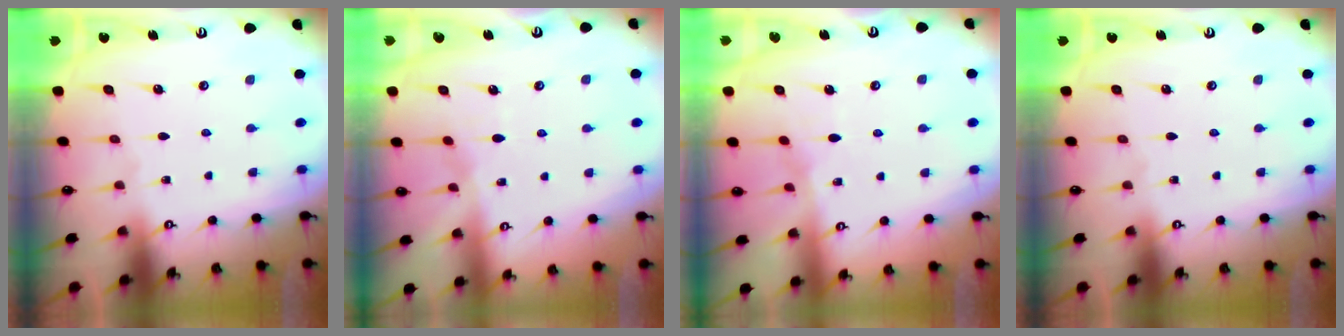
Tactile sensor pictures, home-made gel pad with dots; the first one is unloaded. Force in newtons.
{"total": 5.6, "press": 5.6, "slide": 0.2}
{"total": 5.9, "press": 5.9, "slide": 0.8}
{"total": 0.0}